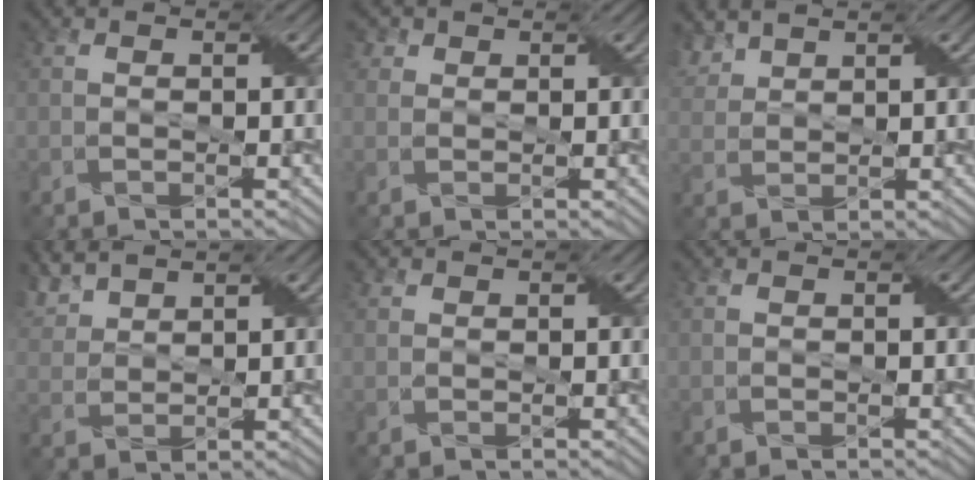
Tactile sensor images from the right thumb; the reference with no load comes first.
{"total": 1.9, "force": [1.2, 1.4, 0.4], "torque": [-0.011, -0.001, 0.021]}
{"total": 3.6, "force": [2.8, 1.5, 1.7], "torque": [-0.053, 0.012, 0.062]}
{"total": 4.7, "force": [3.8, 1.8, 2.2], "torque": [-0.067, 0.016, 0.082]}
{"total": 0.7, "force": [0.5, 0.5, 0.0], "torque": [-0.002, 0.002, 0.010]}
{"total": 0.0}